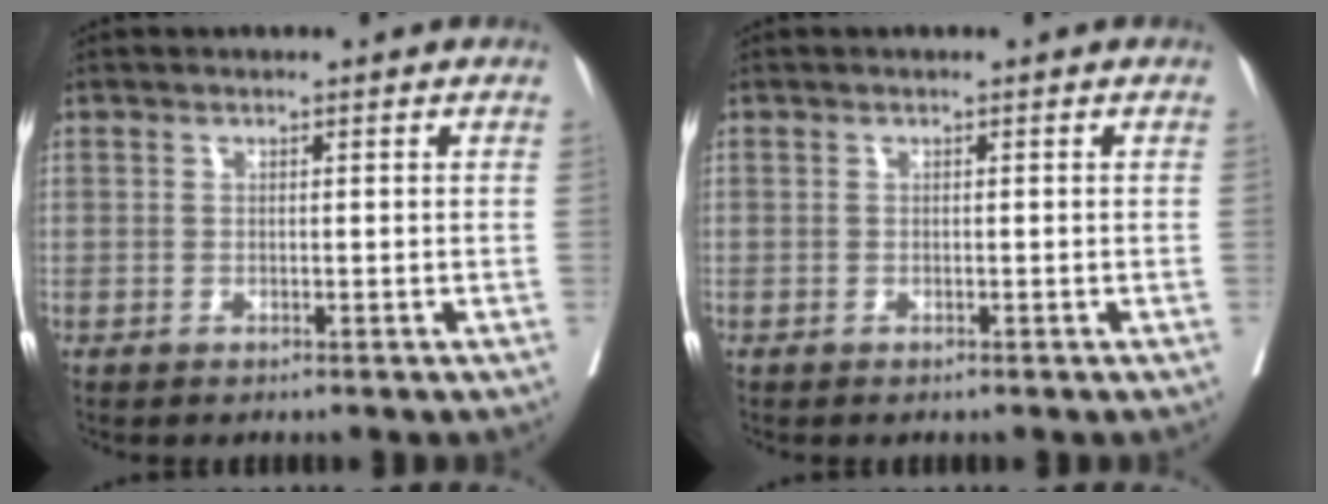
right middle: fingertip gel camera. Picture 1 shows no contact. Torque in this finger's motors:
{"motor_torque": [-0.28, -0.33, -0.07, 0.00]}